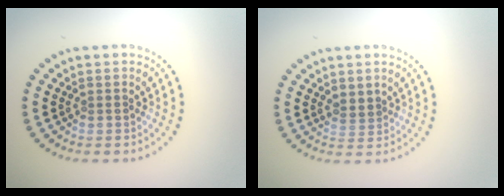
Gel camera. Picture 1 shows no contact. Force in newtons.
{"total": 1.1, "press": 1.0, "slide": 0.5}